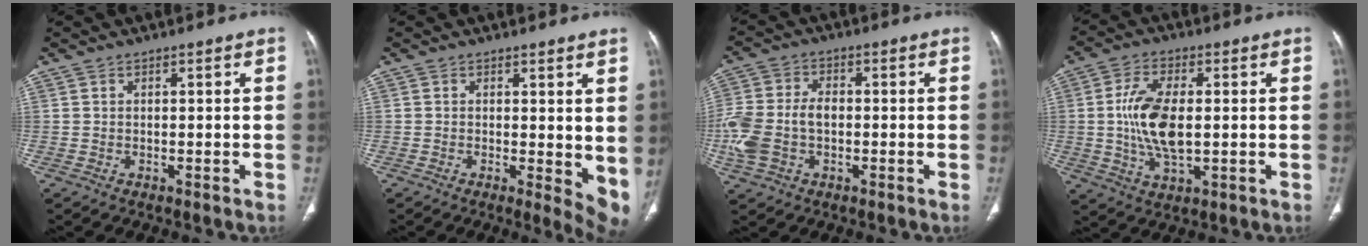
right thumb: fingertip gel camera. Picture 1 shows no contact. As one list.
[{"total": 6.4, "force": [0.7, 2.5, 5.9], "torque": [-0.068, -0.016, 0.010]}, {"total": 10.8, "force": [-1.8, 7.3, 7.8], "torque": [-0.183, 0.025, -0.034]}, {"total": 11.0, "force": [0.2, 5.4, 9.5], "torque": [-0.193, -0.004, 0.008]}]